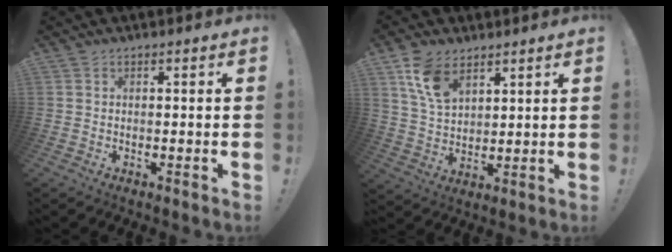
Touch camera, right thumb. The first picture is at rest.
{"total": 10.6, "force": [6.3, 6.0, 6.0], "torque": [-0.111, -0.020, 0.123]}